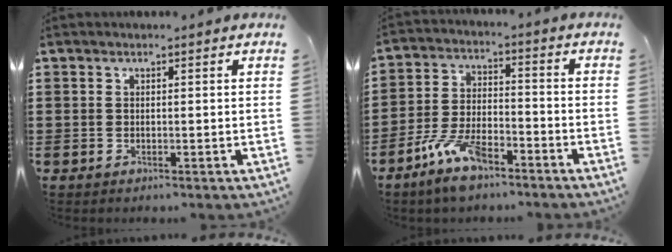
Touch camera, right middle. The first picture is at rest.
{"total": 7.8, "force": [-5.9, 2.7, 4.4], "torque": [-0.095, 0.004, -0.113]}